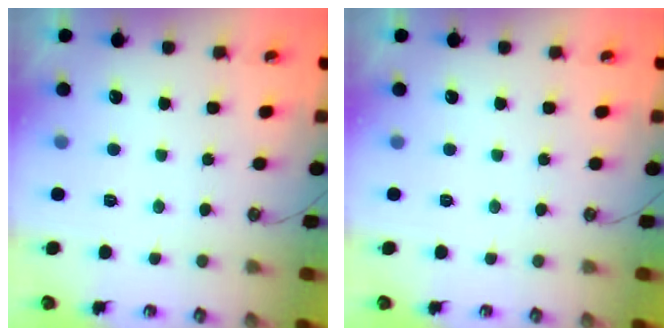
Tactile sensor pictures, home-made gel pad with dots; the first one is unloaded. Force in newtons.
{"total": 0.0}